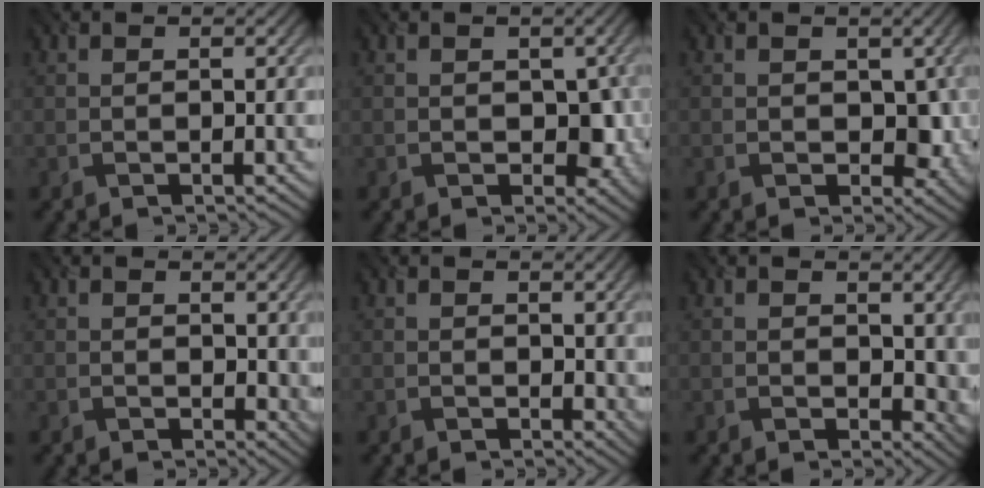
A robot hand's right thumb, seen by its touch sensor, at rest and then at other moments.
{"total": 4.0, "force": [-0.5, 3.0, 2.6], "torque": [-0.036, -0.012, -0.006]}
{"total": 3.9, "force": [-0.2, 3.0, 2.6], "torque": [-0.038, -0.011, -0.001]}
{"total": 2.5, "force": [0.5, 1.9, 1.5], "torque": [-0.024, -0.008, 0.008]}
{"total": 1.9, "force": [0.5, 1.4, 1.1], "torque": [-0.019, -0.007, 0.007]}
{"total": 5.2, "force": [0.5, 3.8, 3.5], "torque": [-0.050, -0.014, 0.012]}